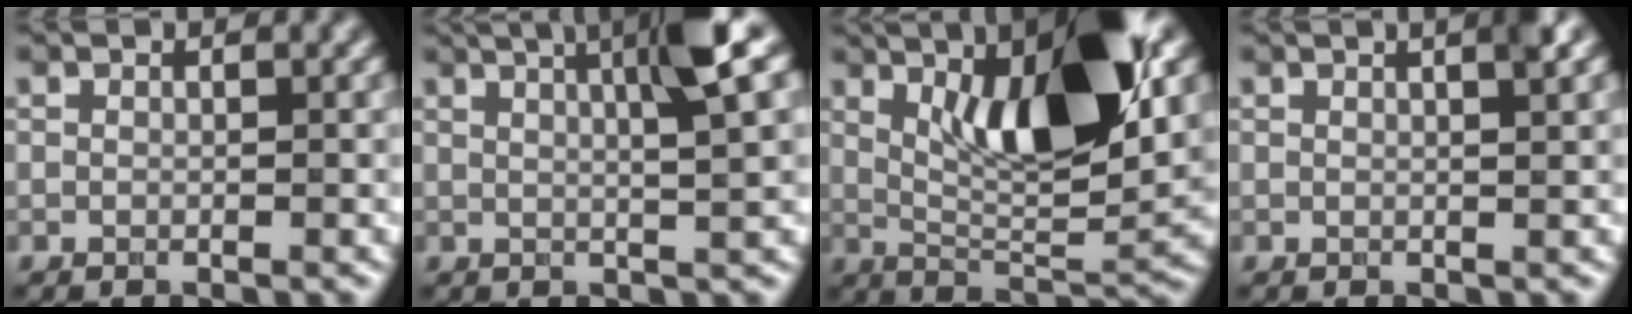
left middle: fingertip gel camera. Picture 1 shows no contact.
{"total": 6.6, "force": [2.5, 1.1, 5.9], "torque": [-0.075, 0.011, 0.036]}
{"total": 11.0, "force": [3.9, 2.9, 9.8], "torque": [-0.147, -0.009, 0.071]}
{"total": 2.3, "force": [1.1, 0.5, 1.9], "torque": [-0.019, 0.006, 0.005]}